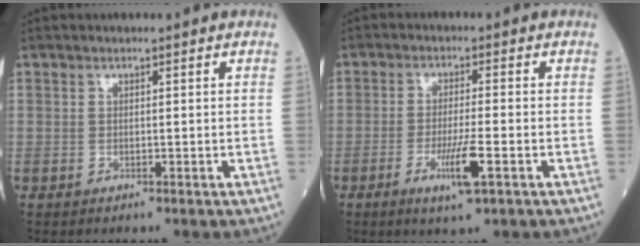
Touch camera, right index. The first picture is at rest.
{"total": 6.0, "force": [-2.4, 0.1, 5.5], "torque": [-0.105, -0.012, -0.040]}